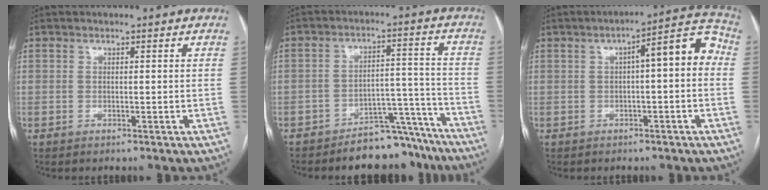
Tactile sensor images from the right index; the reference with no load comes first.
{"total": 10.1, "force": [-9.2, 3.8, 1.8], "torque": [0.009, 0.055, -0.137]}
{"total": 8.0, "force": [0.4, 1.9, 7.7], "torque": [-0.098, 0.039, 0.000]}